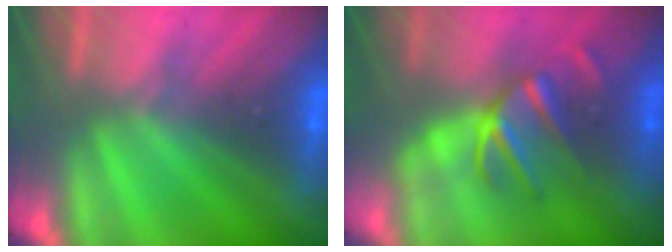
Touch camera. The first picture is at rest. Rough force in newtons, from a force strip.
{"total": 2.9}